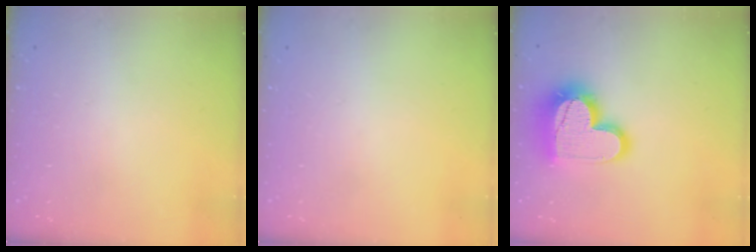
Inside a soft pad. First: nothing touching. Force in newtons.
{"total": 0.0}
{"total": 18.1, "press": 18.1, "slide": 1.4}